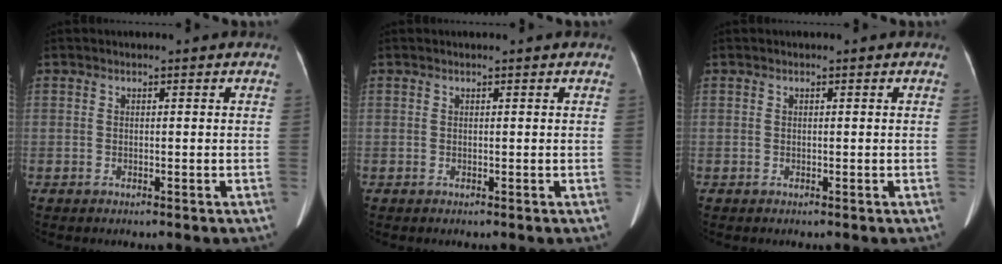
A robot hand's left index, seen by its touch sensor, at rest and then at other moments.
{"total": 0.7, "force": [0.6, 0.0, 0.2], "torque": [-0.007, 0.006, 0.005]}
{"total": 0.0}